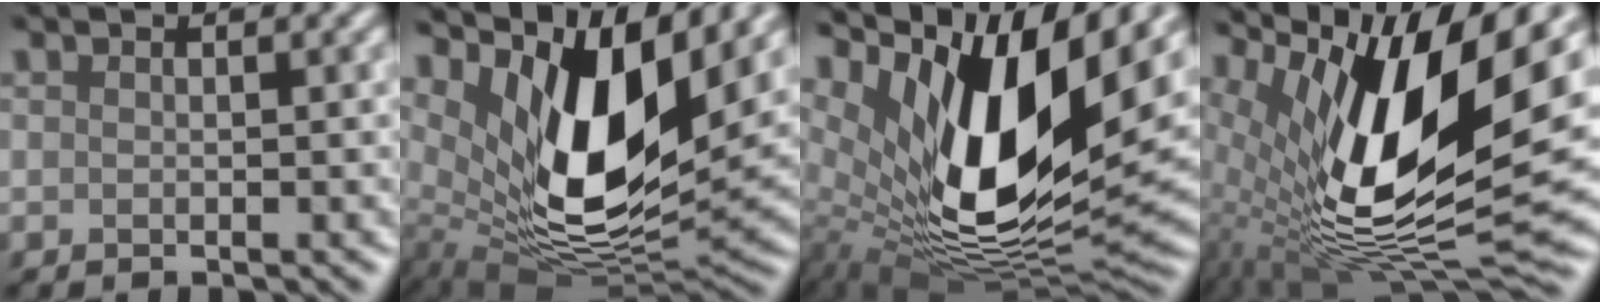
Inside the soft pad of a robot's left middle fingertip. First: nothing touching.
{"total": 12.9, "force": [5.0, 5.4, 10.6], "torque": [-0.197, -0.012, 0.100]}
{"total": 16.0, "force": [5.6, 6.8, 13.4], "torque": [-0.243, -0.013, 0.100]}
{"total": 16.0, "force": [3.6, 6.4, 14.3], "torque": [-0.262, -0.017, 0.060]}